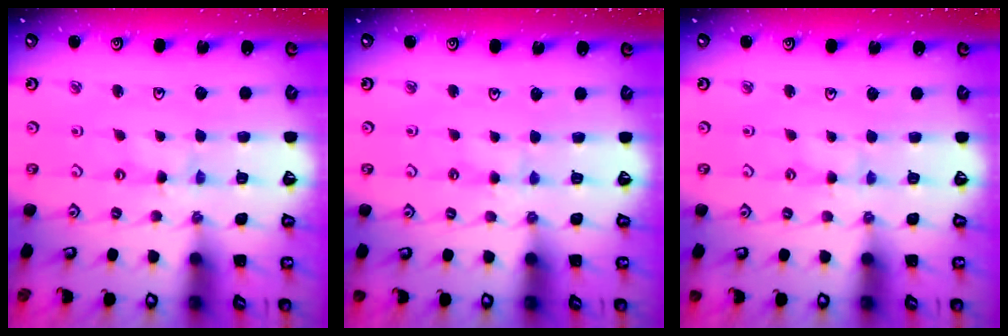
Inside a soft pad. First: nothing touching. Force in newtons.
{"total": 2.3, "press": 2.3, "slide": 0.4}
{"total": 2.5, "press": 2.5, "slide": 0.4}